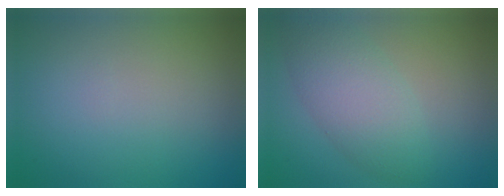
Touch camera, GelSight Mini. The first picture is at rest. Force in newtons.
{"total": 4.5, "press": 4.5, "slide": 0.0}